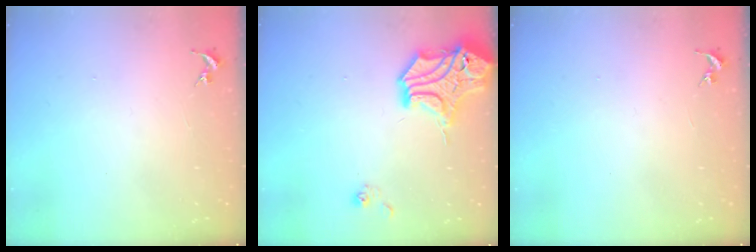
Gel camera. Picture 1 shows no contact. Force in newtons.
{"total": 15.0, "press": 14.7, "slide": 2.7}
{"total": 0.0}